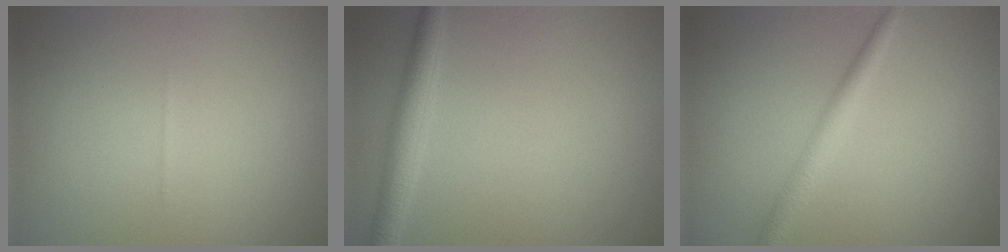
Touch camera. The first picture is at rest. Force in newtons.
{"total": 2.5, "press": 2.5, "slide": 0.1}
{"total": 2.3, "press": 2.3, "slide": 0.0}